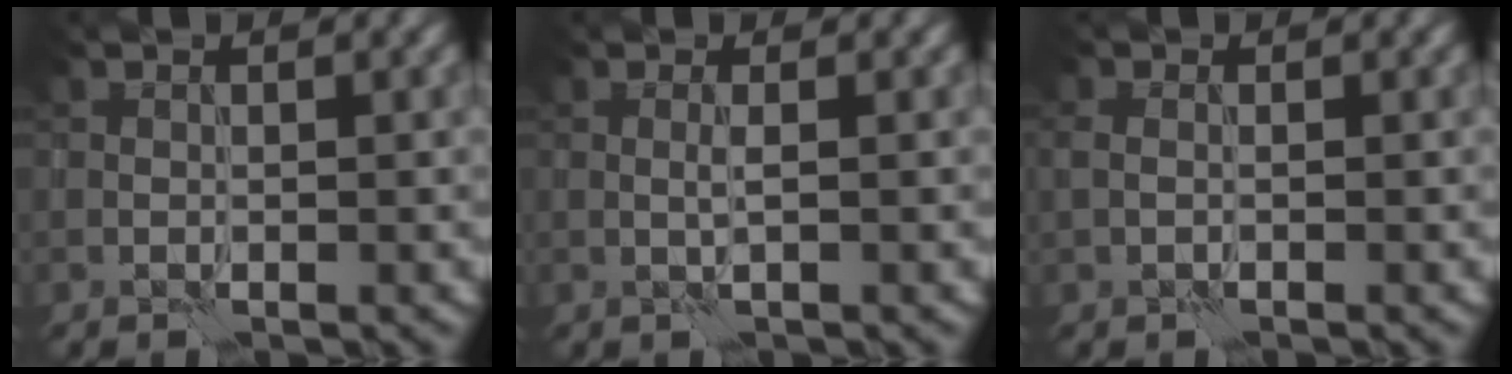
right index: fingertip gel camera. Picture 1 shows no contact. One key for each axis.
{"total": 0.9, "fx": 0.1, "fy": -0.1, "fz": 0.9, "tx": -0.021, "ty": 0.003, "tz": -0.001}
{"total": 1.1, "fx": -0.1, "fy": 0.8, "fz": 0.8, "tx": -0.019, "ty": 0.003, "tz": -0.004}